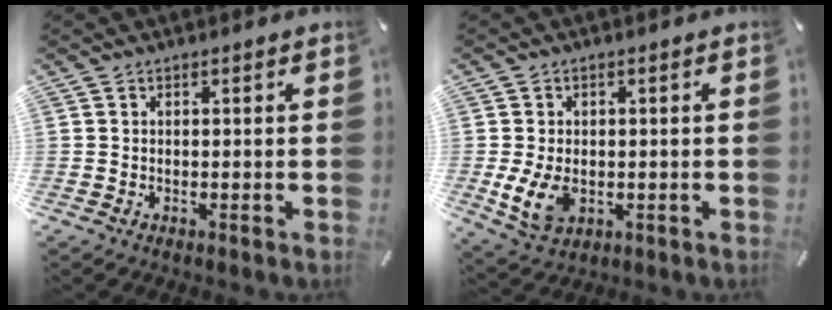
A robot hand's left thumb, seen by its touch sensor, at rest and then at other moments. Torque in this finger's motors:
{"motor_torque": [0.73, 2.06, 0.35, -0.25, 0.16]}